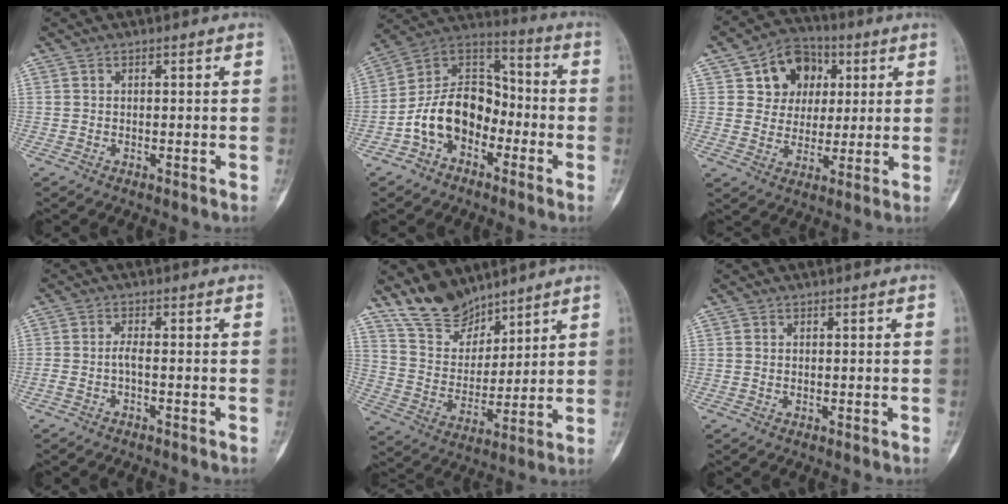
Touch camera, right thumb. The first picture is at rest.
{"total": 14.4, "force": [-4.7, 10.2, 8.9], "torque": [-0.130, 0.067, -0.097]}
{"total": 11.7, "force": [4.3, 9.5, 5.3], "torque": [-0.032, -0.007, 0.068]}
{"total": 1.7, "force": [-0.6, 0.3, 1.6], "torque": [-0.036, 0.005, -0.015]}
{"total": 11.5, "force": [9.8, 5.3, 2.8], "torque": [-0.025, -0.065, 0.196]}
{"total": 0.0}